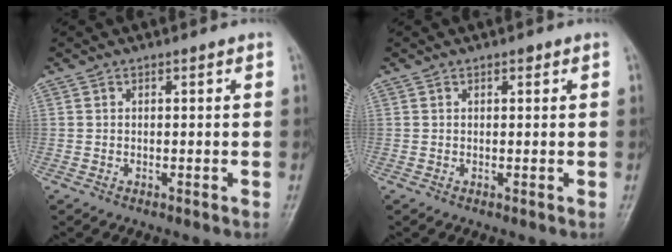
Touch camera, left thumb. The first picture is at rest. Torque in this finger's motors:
{"motor_torque": [0.89, -0.14, 0.14, -0.30, 0.00]}